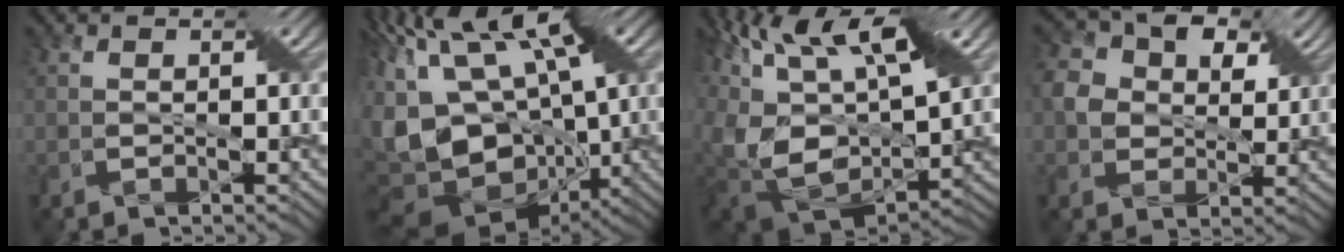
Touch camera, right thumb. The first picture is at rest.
{"total": 16.9, "force": [-0.8, 10.1, 13.5], "torque": [-0.263, -0.005, 0.013]}
{"total": 16.7, "force": [4.7, 8.3, 13.7], "torque": [-0.252, 0.040, 0.127]}
{"total": 7.6, "force": [2.6, 5.9, 3.9], "torque": [-0.089, 0.003, 0.034]}